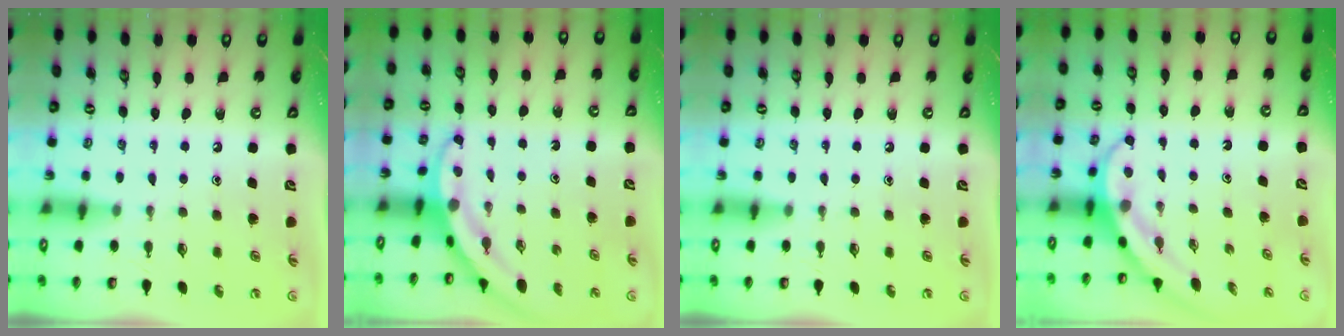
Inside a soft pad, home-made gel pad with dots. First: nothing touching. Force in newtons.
{"total": 3.4, "press": 3.4, "slide": 0.2}
{"total": 0.0}
{"total": 4.0, "press": 4.0, "slide": 0.4}